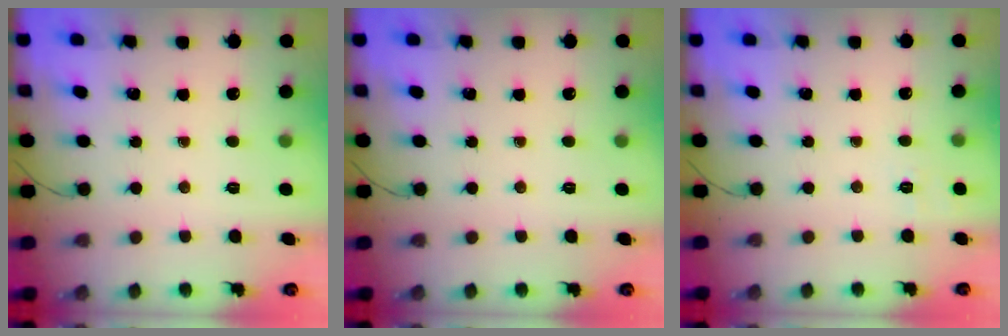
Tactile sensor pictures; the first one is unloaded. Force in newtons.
{"total": 0.0}
{"total": 7.2, "press": 6.9, "slide": 2.0}